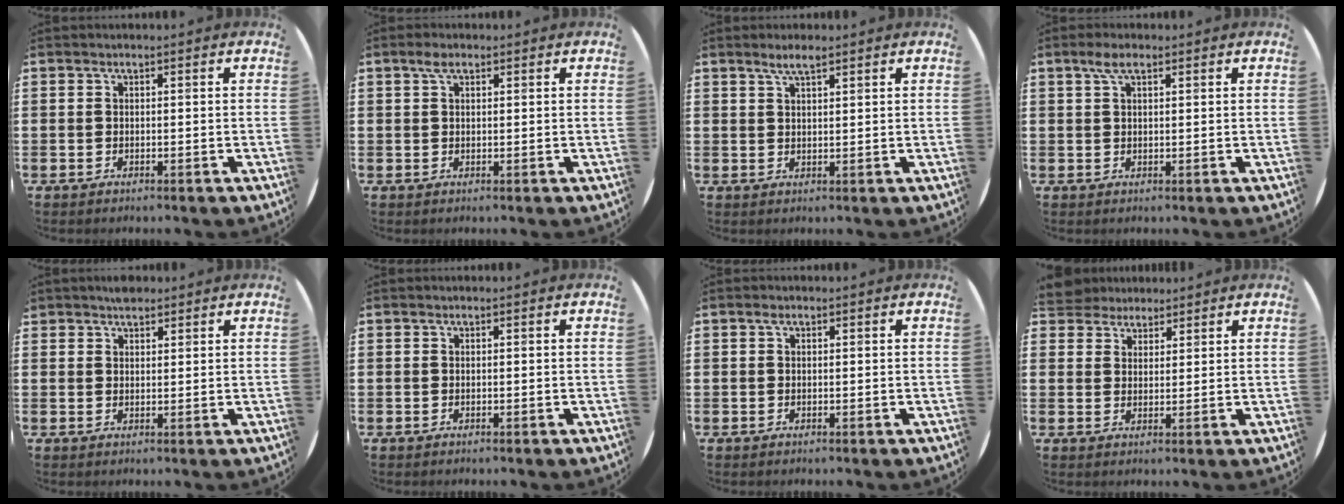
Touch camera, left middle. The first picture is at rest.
{"total": 1.8, "force": [1.0, 0.9, 1.2], "torque": [-0.019, 0.003, 0.016]}
{"total": 2.7, "force": [2.1, 0.5, 1.6], "torque": [-0.026, 0.001, 0.036]}
{"total": 2.7, "force": [1.5, 0.9, 2.0], "torque": [-0.044, 0.007, 0.026]}
{"total": 1.9, "force": [1.8, 0.7, 0.1], "torque": [-0.005, 0.004, 0.034]}
{"total": 0.0}
{"total": 0.6, "force": [0.3, 0.3, 0.4], "torque": [-0.008, 0.003, 0.006]}
{"total": 4.1, "force": [3.9, 1.4, -0.1], "torque": [-0.011, -0.001, 0.077]}